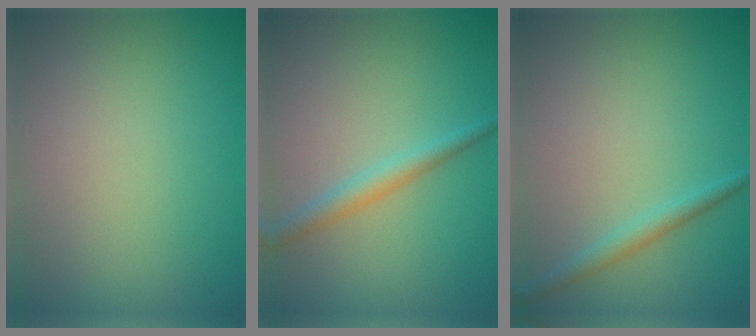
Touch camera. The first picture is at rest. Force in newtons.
{"total": 2.2, "press": 2.2, "slide": 0.1}
{"total": 1.6, "press": 1.6, "slide": 0.1}